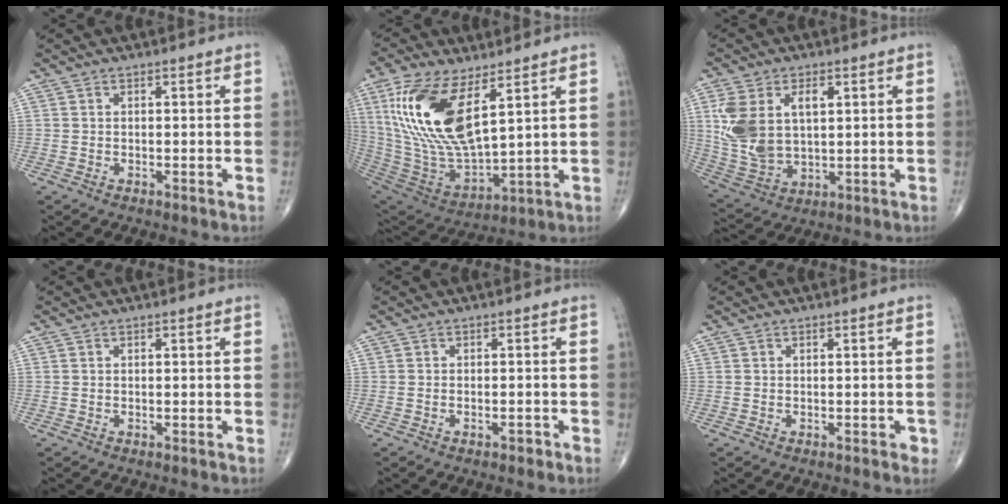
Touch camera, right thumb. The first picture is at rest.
{"total": 20.9, "force": [7.9, 8.8, 17.2], "torque": [-0.346, -0.035, 0.162]}
{"total": 14.1, "force": [3.4, 8.7, 10.6], "torque": [-0.205, -0.004, 0.077]}
{"total": 0.0}
{"total": 1.3, "force": [-0.9, 0.6, 0.7], "torque": [-0.013, 0.008, -0.012]}
{"total": 1.1, "force": [-0.3, 0.8, 0.7], "torque": [-0.003, 0.001, -0.005]}